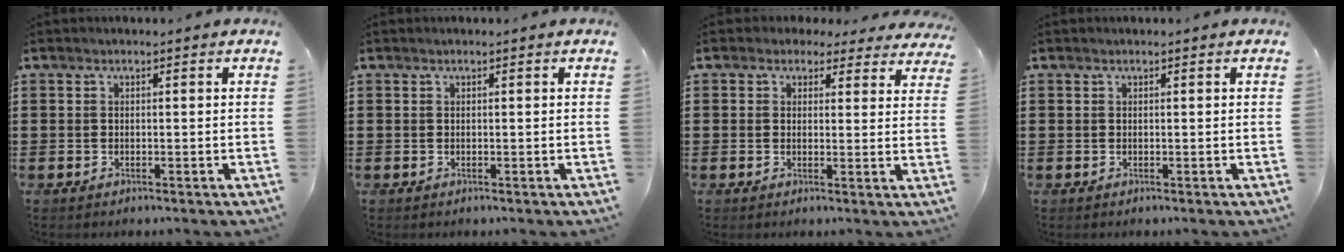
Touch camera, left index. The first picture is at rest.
{"total": 0.0}
{"total": 2.7, "force": [2.0, 1.6, 0.6], "torque": [-0.015, -0.001, 0.035]}
{"total": 0.0}